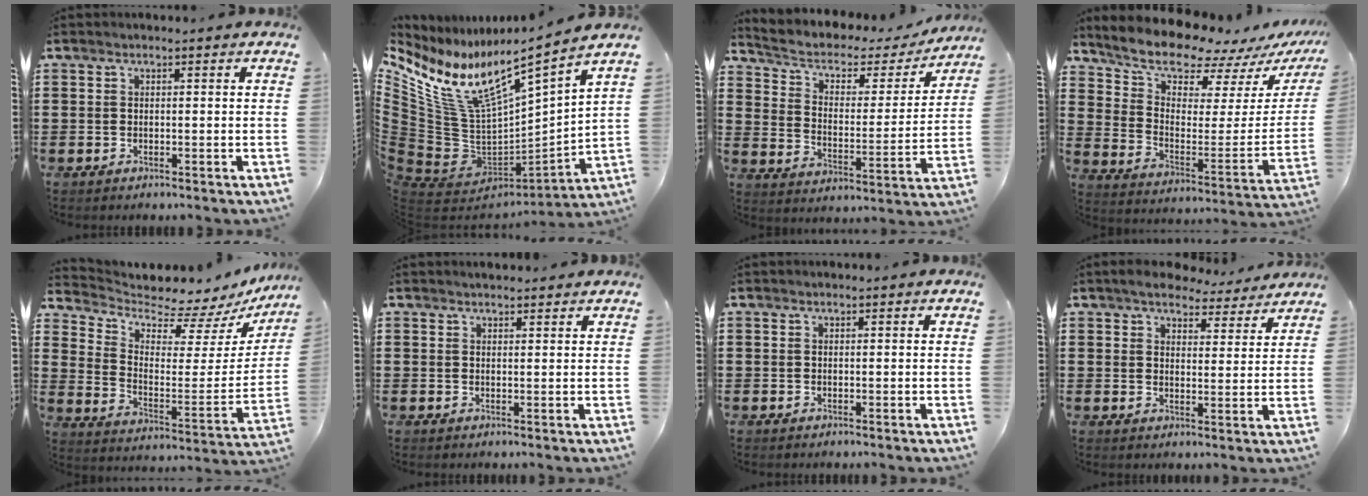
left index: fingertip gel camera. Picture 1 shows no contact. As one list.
[{"total": 10.2, "force": [5.9, 3.3, 7.6], "torque": [-0.190, -0.062, 0.093]}, {"total": 4.1, "force": [2.5, 2.4, 2.2], "torque": [-0.059, -0.016, 0.035]}, {"total": 9.8, "force": [9.1, 2.2, 2.7], "torque": [-0.083, -0.080, 0.157]}, {"total": 5.1, "force": [4.6, 1.7, 1.6], "torque": [-0.046, -0.056, 0.072]}, {"total": 1.1, "force": [1.1, 0.2, 0.1], "torque": [-0.005, 0.003, 0.022]}, {"total": 0.0}, {"total": 5.3, "force": [5.0, 1.1, 1.4], "torque": [-0.040, -0.021, 0.089]}]